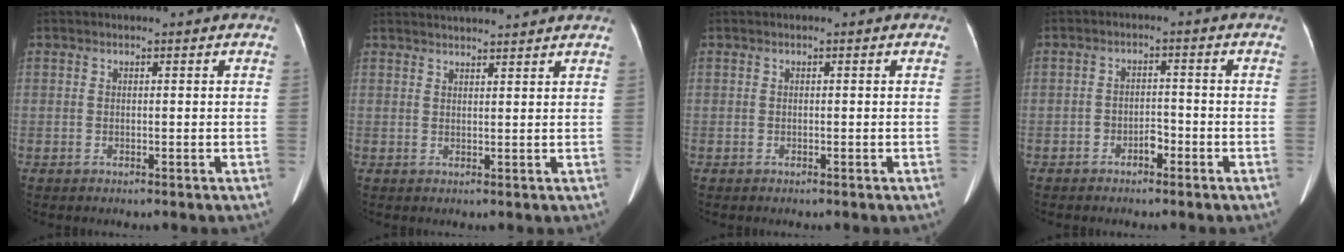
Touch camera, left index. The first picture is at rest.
{"total": 8.3, "force": [7.8, -0.2, 2.7], "torque": [-0.043, 0.032, 0.103]}
{"total": 0.0}
{"total": 2.4, "force": [-1.6, 1.2, 1.3], "torque": [-0.019, 0.006, -0.026]}